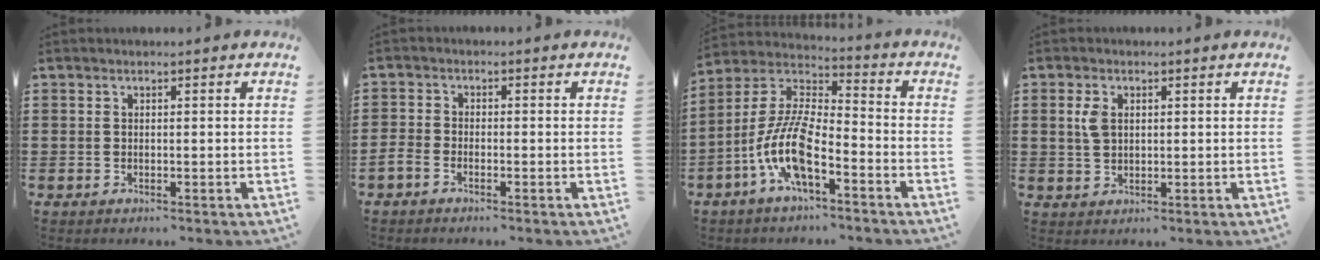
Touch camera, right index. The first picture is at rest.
{"total": 1.6, "force": [-1.4, 0.6, 0.5], "torque": [-0.021, 0.000, -0.031]}
{"total": 10.8, "force": [-5.5, 3.4, 8.6], "torque": [-0.214, -0.018, -0.114]}
{"total": 3.1, "force": [0.9, 1.9, 2.3], "torque": [-0.051, 0.008, 0.016]}